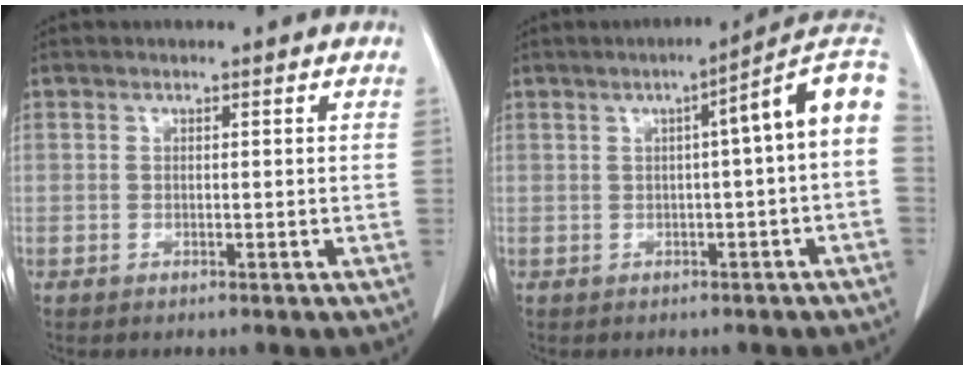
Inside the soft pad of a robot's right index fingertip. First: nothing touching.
{"total": 9.1, "force": [1.1, 0.0, 9.0], "torque": [-0.114, 0.031, 0.006]}